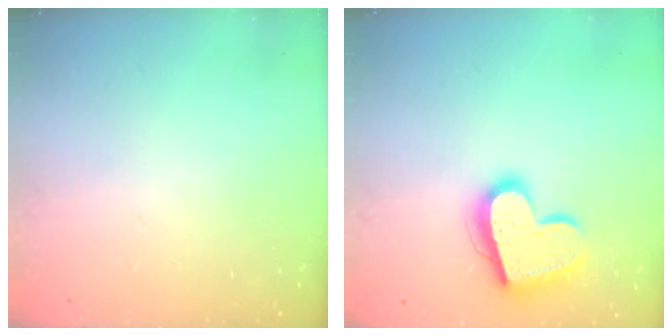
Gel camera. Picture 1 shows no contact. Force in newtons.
{"total": 17.7, "press": 17.6, "slide": 1.5}